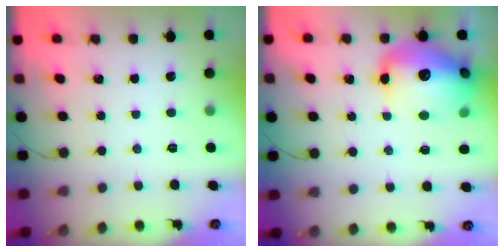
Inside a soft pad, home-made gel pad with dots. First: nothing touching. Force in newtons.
{"total": 20.2, "press": 19.7, "slide": 4.3}